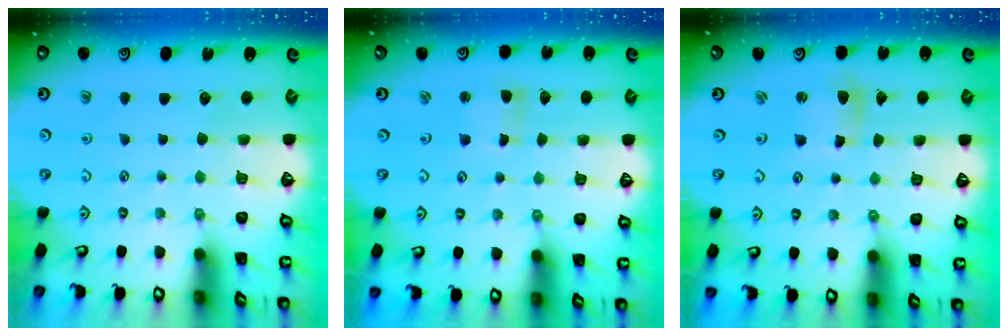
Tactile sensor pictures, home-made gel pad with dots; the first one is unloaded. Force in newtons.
{"total": 0.9, "press": 0.9, "slide": 0.1}
{"total": 3.2, "press": 3.2, "slide": 0.3}